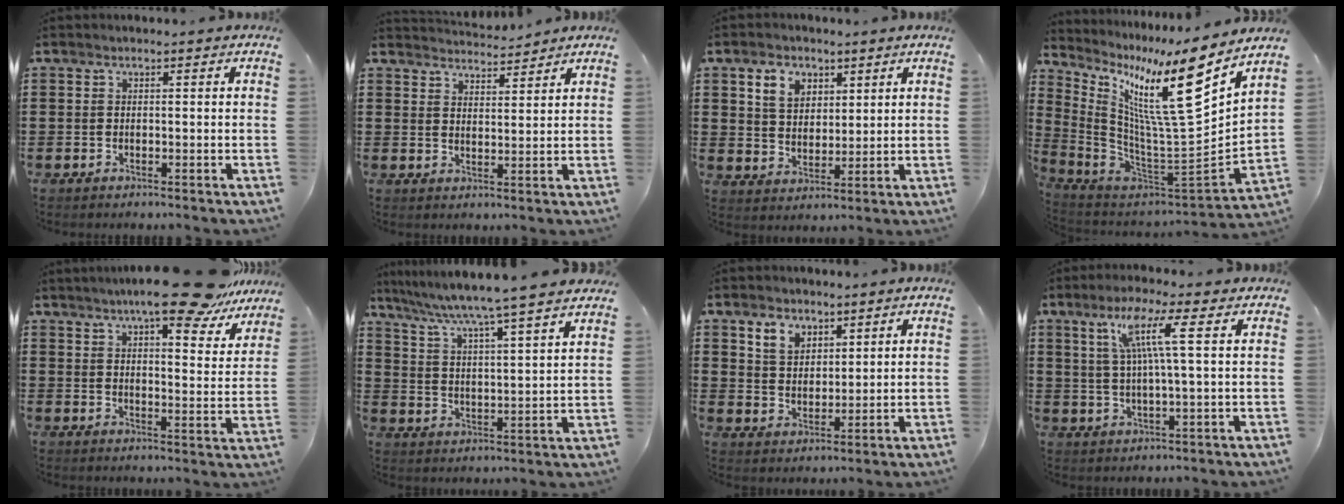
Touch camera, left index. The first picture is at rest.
{"total": 3.4, "force": [3.4, 0.1, -0.1], "torque": [-0.007, -0.013, 0.062]}
{"total": 5.2, "force": [3.0, 3.6, 2.3], "torque": [-0.046, 0.007, 0.051]}
{"total": 16.3, "force": [7.9, 3.0, 13.9], "torque": [-0.273, -0.051, 0.114]}
{"total": 11.4, "force": [9.6, 1.0, 6.2], "torque": [-0.099, -0.047, 0.159]}
{"total": 5.5, "force": [4.9, -1.5, 2.2], "torque": [-0.064, -0.049, 0.072]}
{"total": 4.6, "force": [3.2, 2.9, 1.6], "torque": [-0.028, 0.004, 0.057]}
{"total": 7.8, "force": [3.0, 0.1, 7.2], "torque": [-0.149, 0.002, 0.046]}